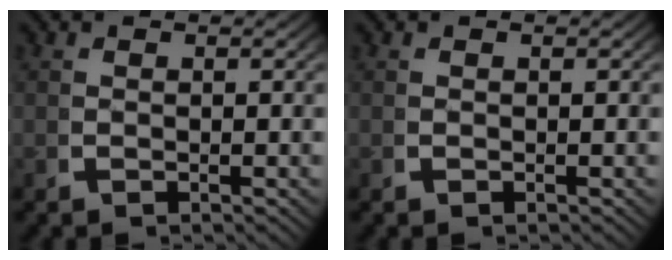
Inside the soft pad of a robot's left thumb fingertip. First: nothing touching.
{"total": 0.0}